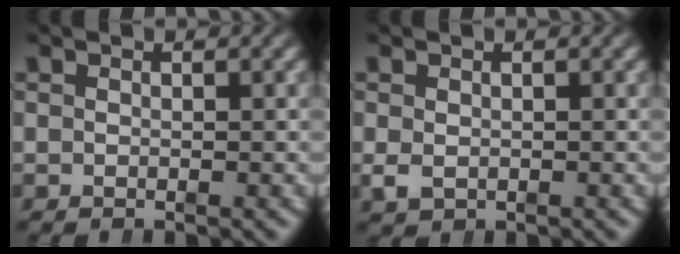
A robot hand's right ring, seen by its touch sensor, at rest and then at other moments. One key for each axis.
{"total": 1.2, "fx": -0.4, "fy": 0.8, "fz": 0.8, "tx": -0.024, "ty": -0.015, "tz": 0.005}